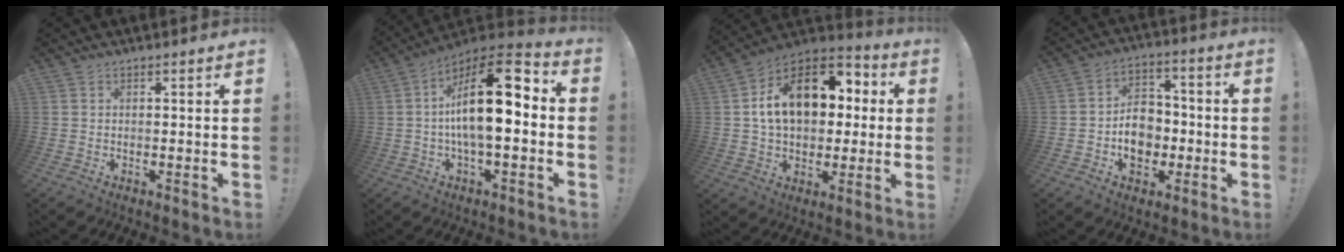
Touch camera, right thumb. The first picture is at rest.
{"total": 18.5, "force": [1.0, 6.7, 17.2], "torque": [-0.283, -0.005, 0.011]}
{"total": 18.8, "force": [4.1, 12.6, 13.3], "torque": [-0.209, 0.003, 0.077]}
{"total": 11.8, "force": [-2.4, 9.2, 7.0], "torque": [-0.110, 0.014, -0.037]}